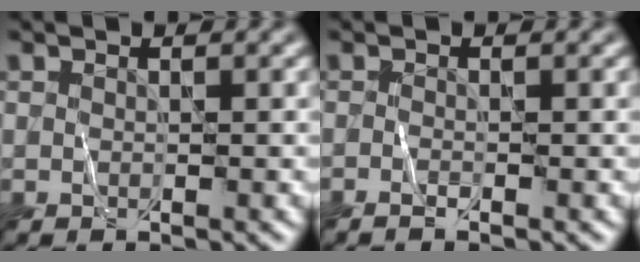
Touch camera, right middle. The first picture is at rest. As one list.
[{"total": 0.7, "force": [-0.5, 0.1, 0.6], "torque": [-0.010, -0.002, -0.010]}]